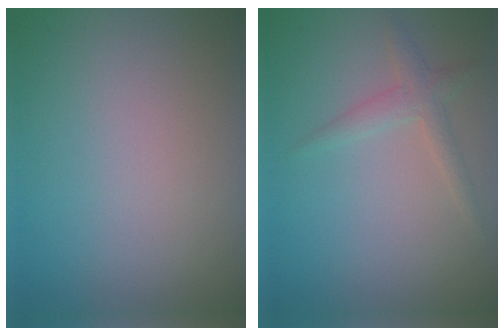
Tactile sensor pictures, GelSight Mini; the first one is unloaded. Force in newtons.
{"total": 1.8, "press": 1.8, "slide": 0.1}